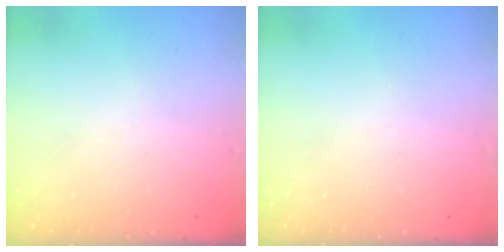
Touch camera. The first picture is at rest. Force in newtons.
{"total": 0.0}